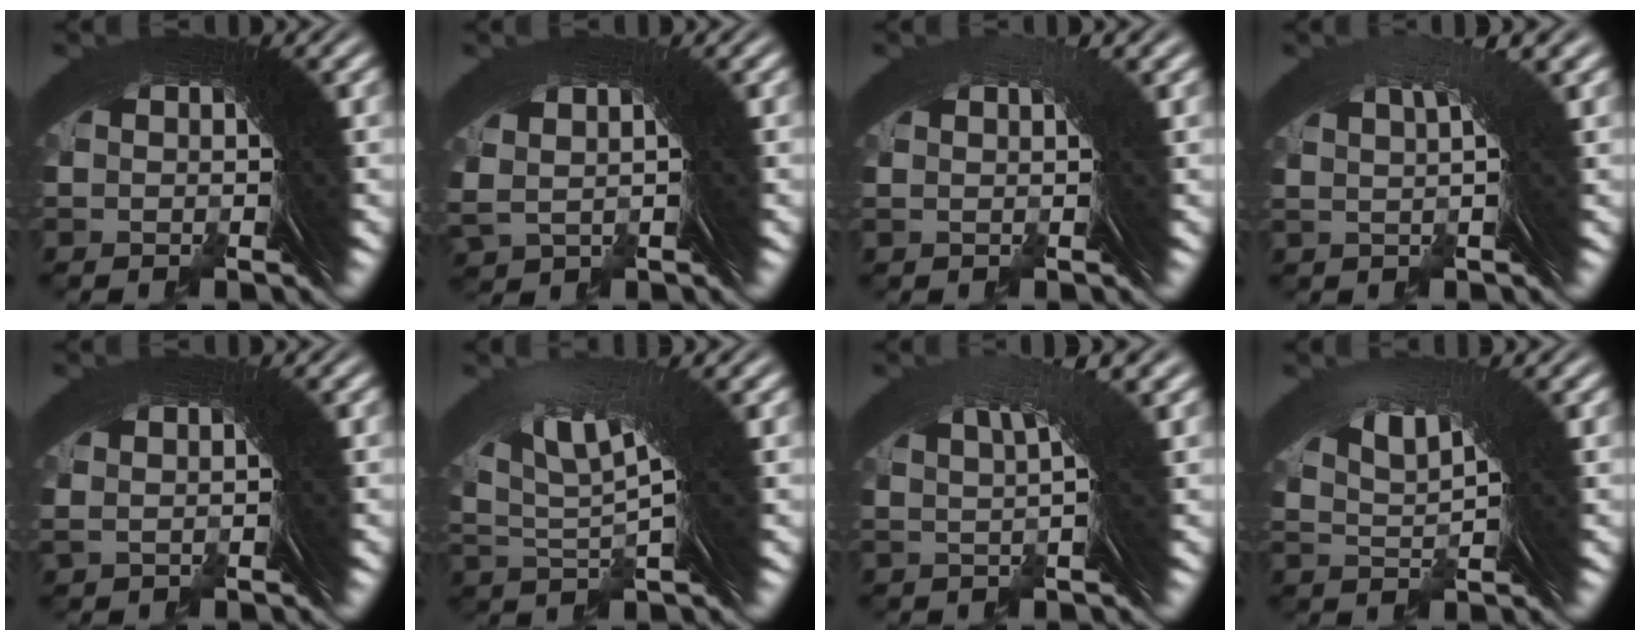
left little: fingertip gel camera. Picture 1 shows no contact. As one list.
[{"total": 1.6, "force": [1.0, 0.7, 1.1], "torque": [-0.020, 0.003, 0.029]}, {"total": 1.4, "force": [0.5, -0.4, 1.2], "torque": [-0.005, 0.021, 0.004]}, {"total": 3.1, "force": [1.7, -0.7, 2.5], "torque": [-0.012, 0.027, 0.026]}, {"total": 0.8, "force": [0.6, -0.4, 0.3], "torque": [0.002, 0.010, 0.014]}, {"total": 5.5, "force": [2.8, 1.2, 4.6], "torque": [-0.075, 0.011, 0.051]}, {"total": 3.9, "force": [2.2, -0.7, 3.2], "torque": [-0.024, 0.025, 0.034]}, {"total": 2.9, "force": [2.0, -0.3, 2.1], "torque": [-0.031, 0.011, 0.039]}]